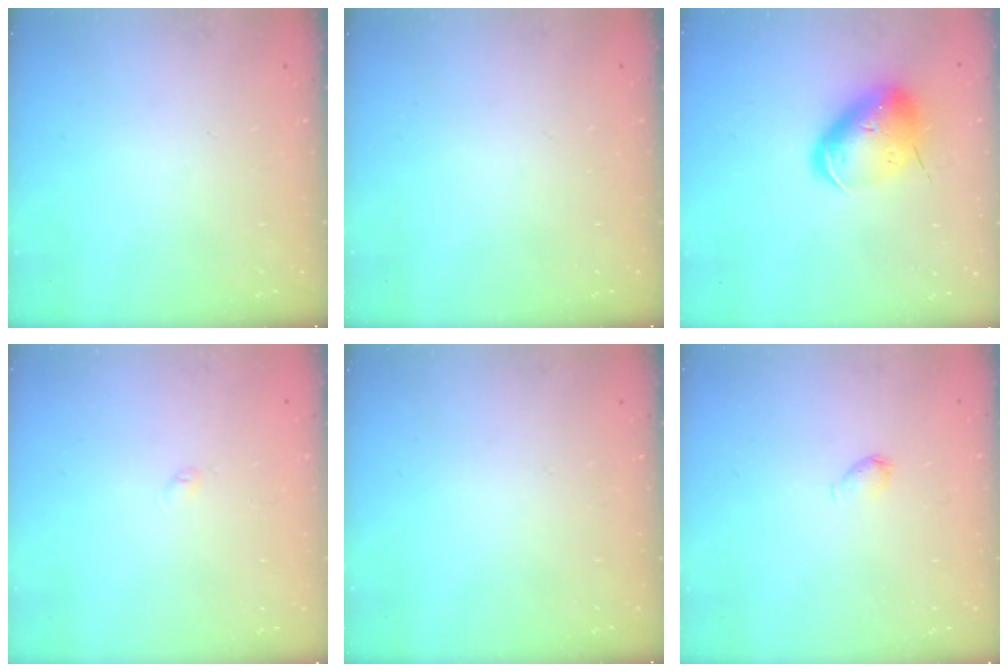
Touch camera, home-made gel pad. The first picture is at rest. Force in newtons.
{"total": 0.0}
{"total": 12.4, "press": 12.2, "slide": 2.2}
{"total": 2.6, "press": 2.6, "slide": 0.4}
{"total": 0.0}
{"total": 3.2, "press": 3.1, "slide": 0.5}